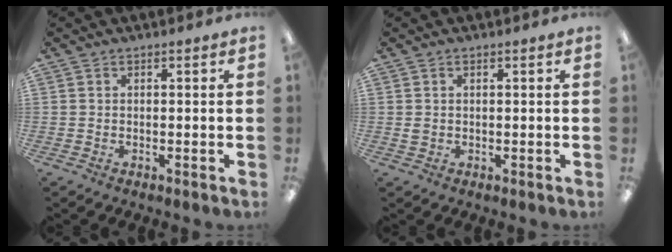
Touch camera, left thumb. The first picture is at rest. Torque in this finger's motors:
{"motor_torque": [-0.02, 0.14, 0.27, -0.19, -0.04]}